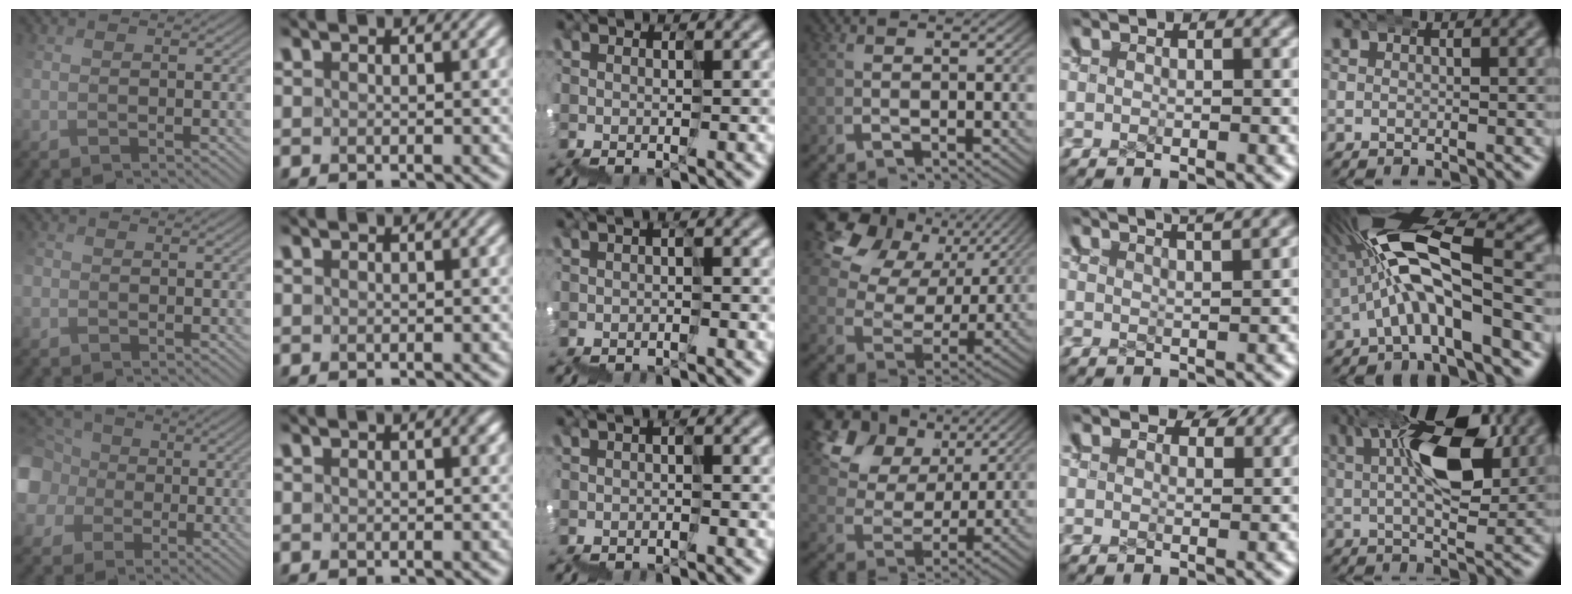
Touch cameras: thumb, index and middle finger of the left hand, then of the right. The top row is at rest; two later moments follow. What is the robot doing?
{"motion": "wrap", "object": "ethernet cable"}